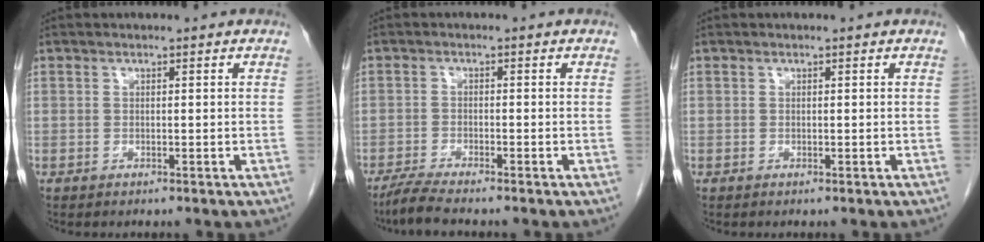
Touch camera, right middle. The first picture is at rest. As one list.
[{"total": 3.8, "force": [-3.3, -0.4, 1.8], "torque": [-0.044, -0.016, -0.066]}, {"total": 0.0}]